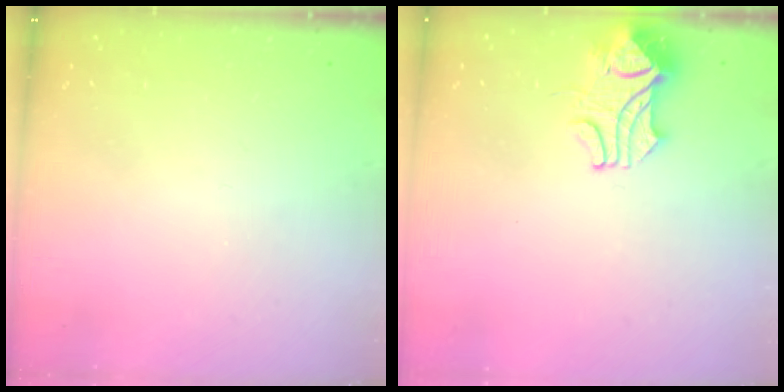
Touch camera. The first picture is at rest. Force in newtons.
{"total": 2.4, "press": 2.3, "slide": 0.8}